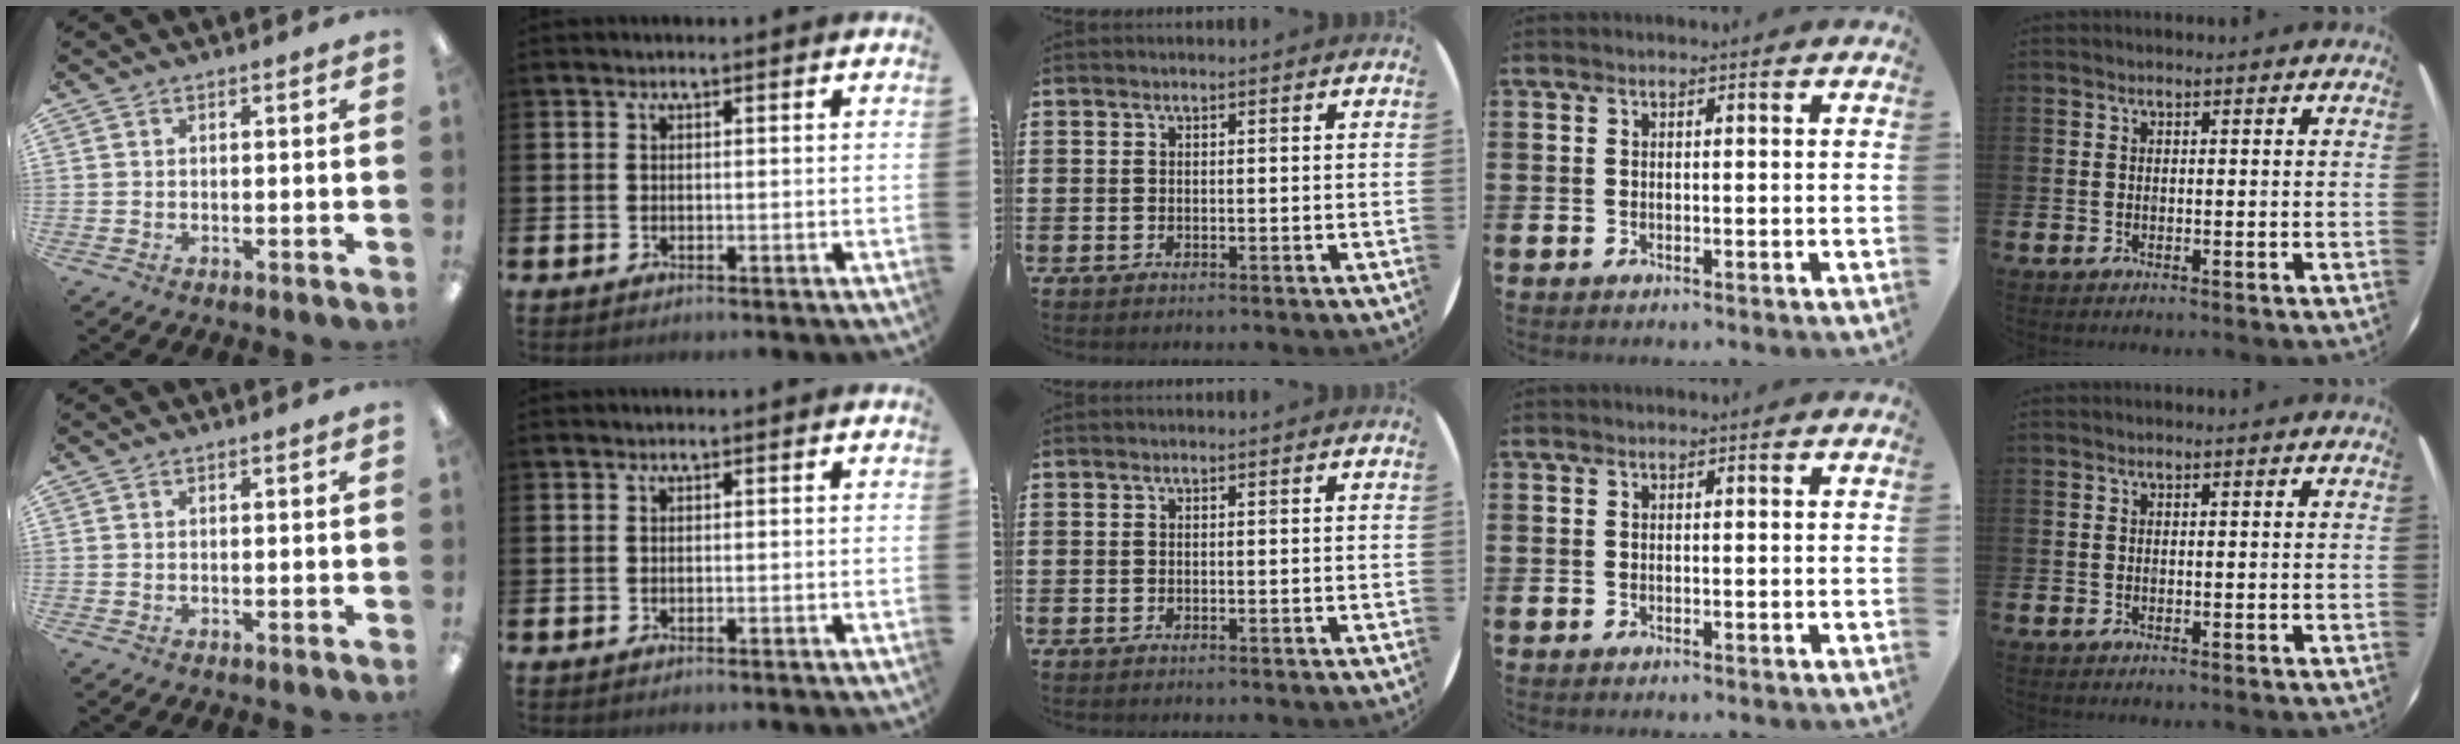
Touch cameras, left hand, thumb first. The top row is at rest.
{}